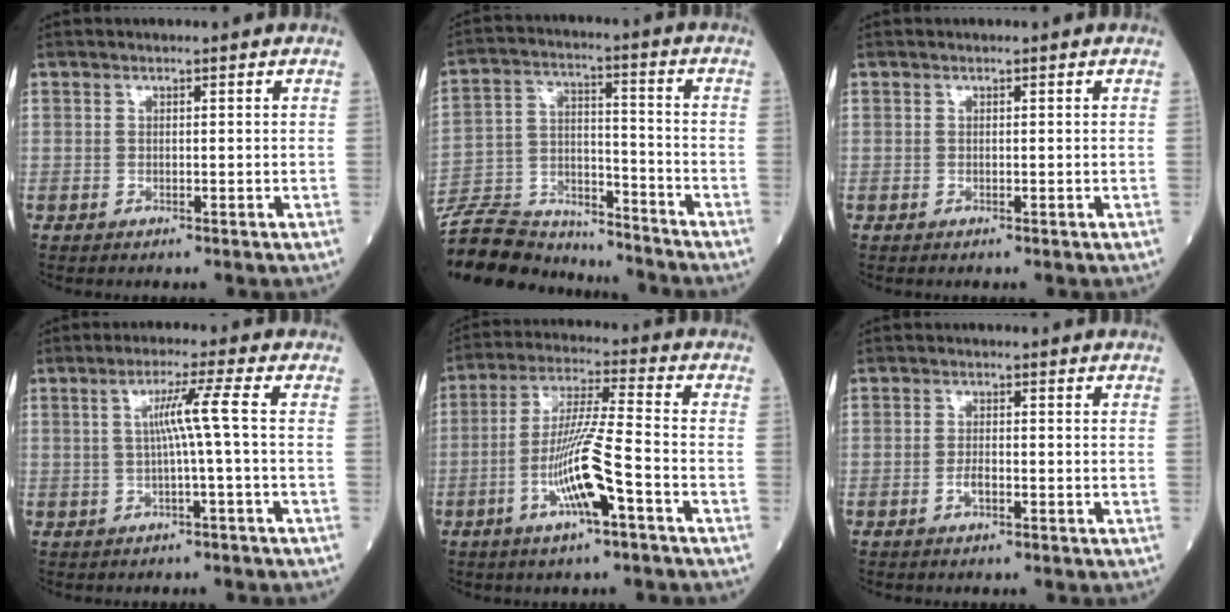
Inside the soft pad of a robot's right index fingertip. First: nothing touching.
{"total": 16.6, "force": [-15.9, 3.3, 3.4], "torque": [-0.067, 0.021, -0.264]}
{"total": 0.0}
{"total": 4.9, "force": [0.0, -1.4, 4.7], "torque": [-0.086, 0.008, 0.003]}
{"total": 11.2, "force": [-4.2, 0.3, 10.4], "torque": [-0.203, 0.000, -0.080]}
{"total": 1.8, "force": [-0.8, 0.6, 1.5], "torque": [-0.026, 0.002, -0.013]}